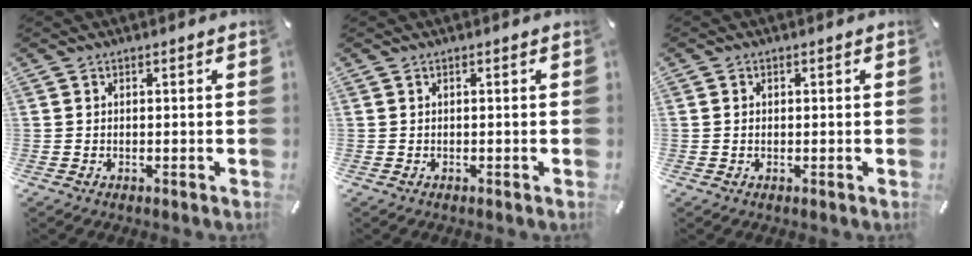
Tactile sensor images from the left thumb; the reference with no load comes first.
{"total": 0.0}
{"total": 1.2, "force": [0.0, 0.9, 0.7], "torque": [-0.016, 0.004, -0.002]}